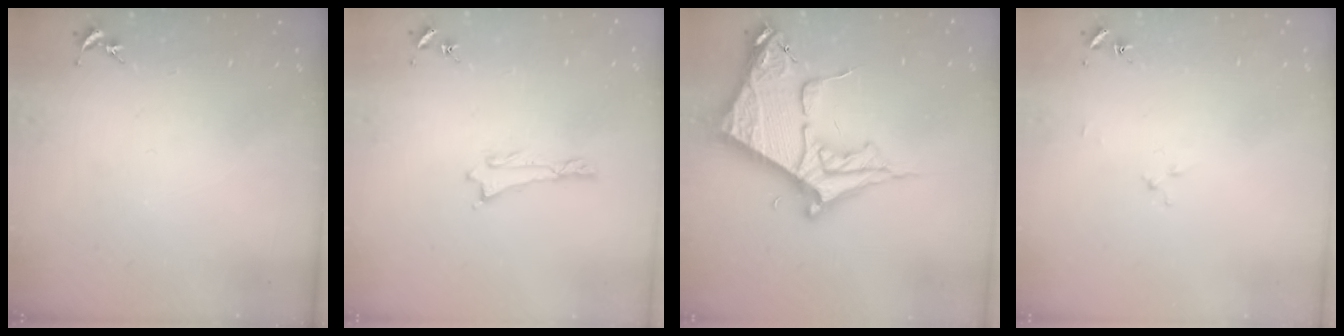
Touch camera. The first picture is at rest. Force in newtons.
{"total": 0.5, "press": 0.5, "slide": 0.2}
{"total": 8.8, "press": 8.7, "slide": 0.9}
{"total": 1.6, "press": 1.6, "slide": 0.2}